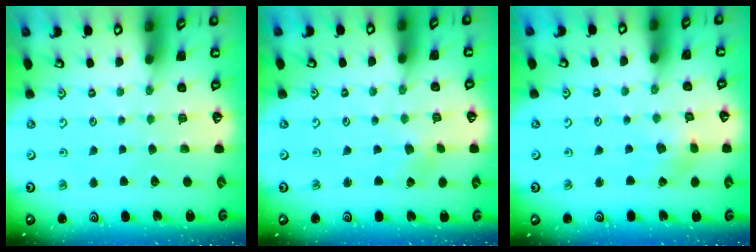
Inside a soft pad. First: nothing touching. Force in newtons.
{"total": 2.6, "press": 2.6, "slide": 0.4}
{"total": 2.1, "press": 2.1, "slide": 0.3}